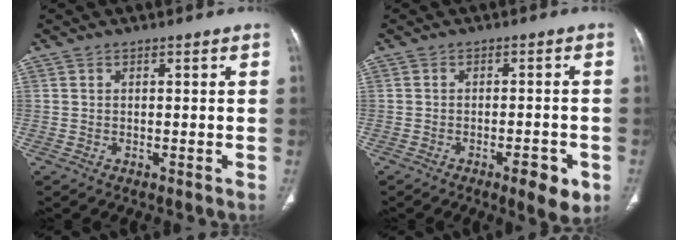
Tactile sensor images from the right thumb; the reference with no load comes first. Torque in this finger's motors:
{"motor_torque": [0.62, 0.85, -0.17, -0.06, 0.22]}